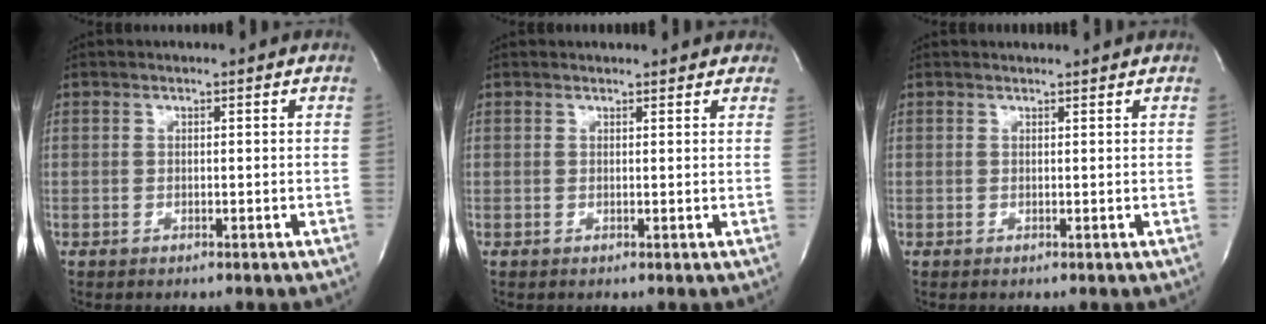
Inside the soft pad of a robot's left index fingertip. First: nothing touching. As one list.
[{"total": 5.8, "force": [5.2, 2.1, 1.5], "torque": [-0.009, 0.010, 0.043]}, {"total": 2.0, "force": [2.0, 0.3, 0.2], "torque": [-0.011, 0.012, 0.024]}]